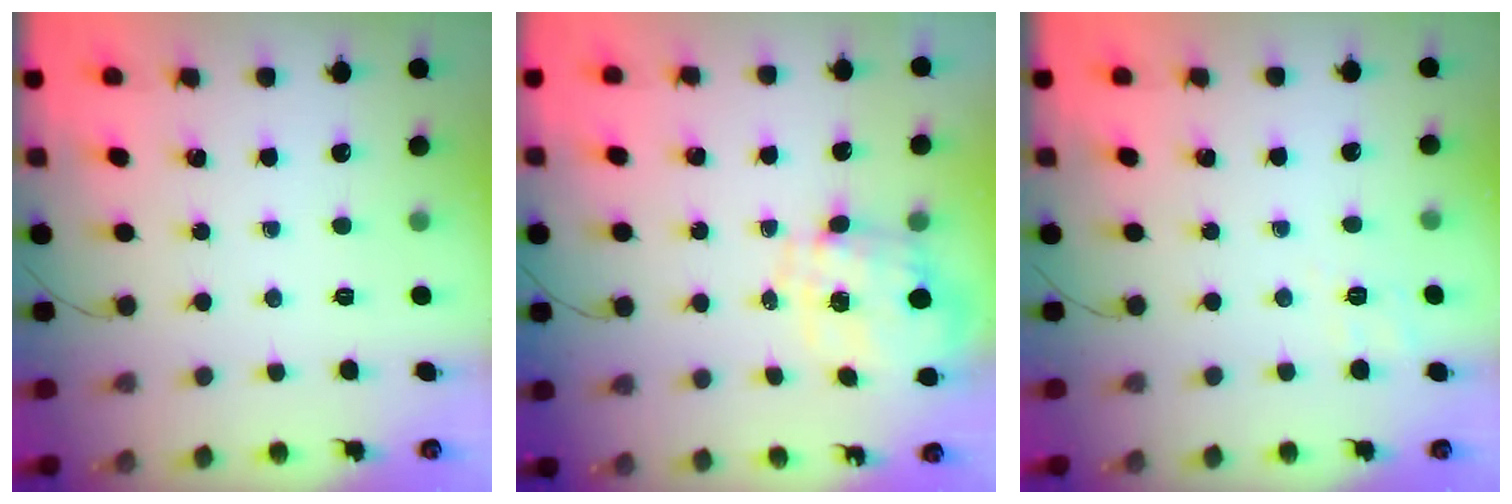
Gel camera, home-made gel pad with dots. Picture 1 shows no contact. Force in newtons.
{"total": 1.5, "press": 1.5, "slide": 0.4}
{"total": 2.3, "press": 1.4, "slide": 1.9}